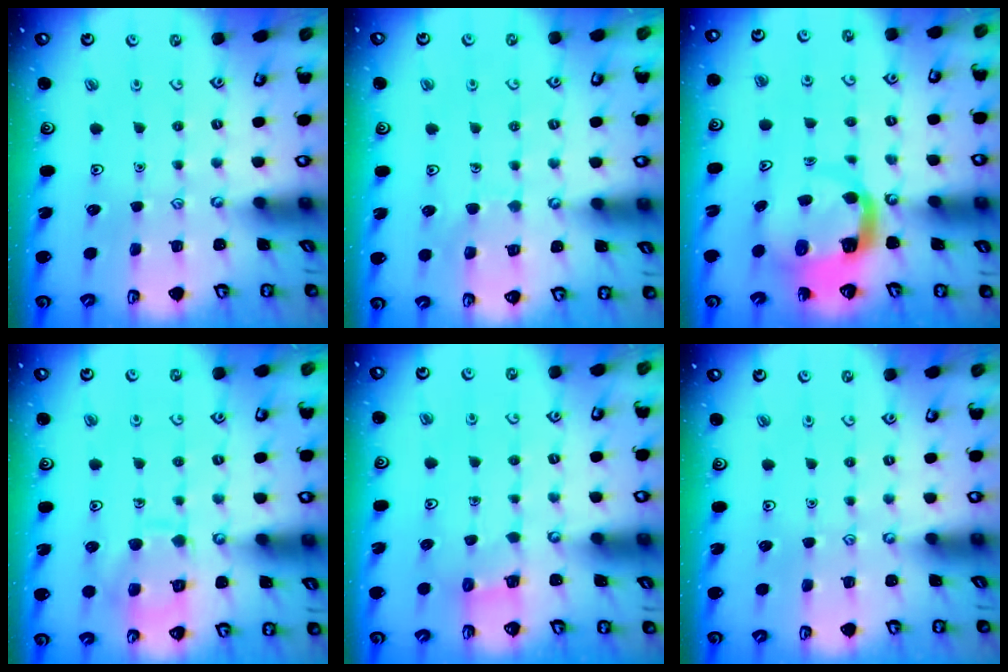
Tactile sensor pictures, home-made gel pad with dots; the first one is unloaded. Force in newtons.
{"total": 6.0, "press": 5.9, "slide": 0.5}
{"total": 7.2, "press": 7.2, "slide": 0.9}
{"total": 11.1, "press": 11.1, "slide": 0.8}
{"total": 2.5, "press": 2.5, "slide": 0.1}
{"total": 0.0}